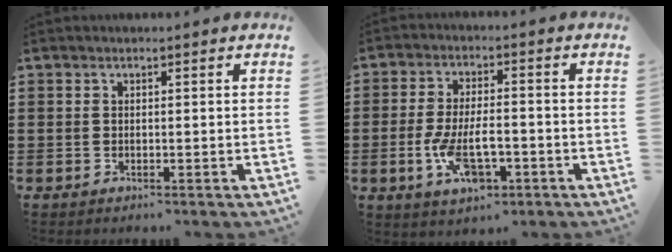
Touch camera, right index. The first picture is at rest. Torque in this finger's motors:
{"motor_torque": [2.14, 0.00, 0.32, 0.21]}